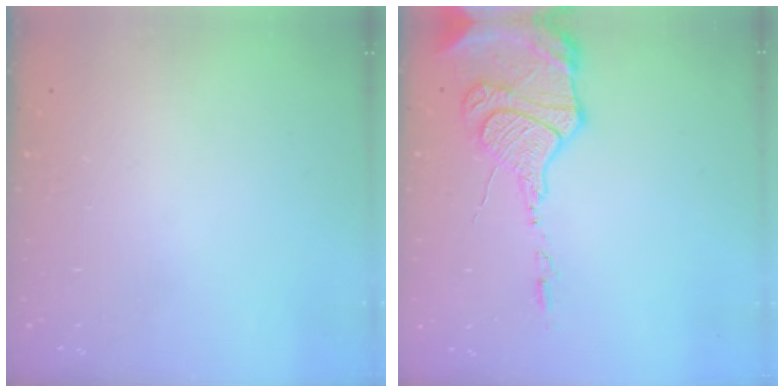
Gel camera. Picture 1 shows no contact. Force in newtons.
{"total": 15.6, "press": 15.1, "slide": 3.7}